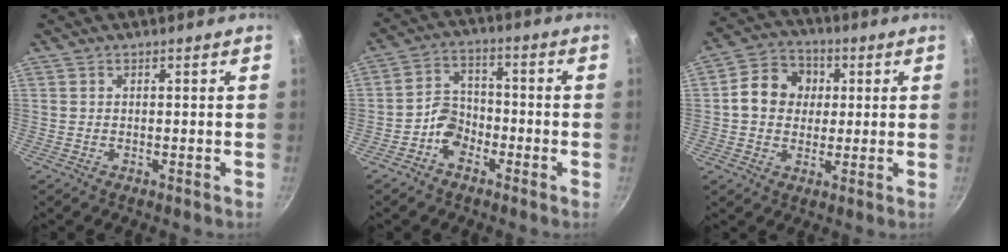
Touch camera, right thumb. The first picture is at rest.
{"total": 6.2, "force": [-3.3, 4.5, 2.8], "torque": [-0.022, 0.039, -0.068]}
{"total": 10.3, "force": [1.4, 8.8, 5.1], "torque": [-0.060, 0.014, 0.008]}